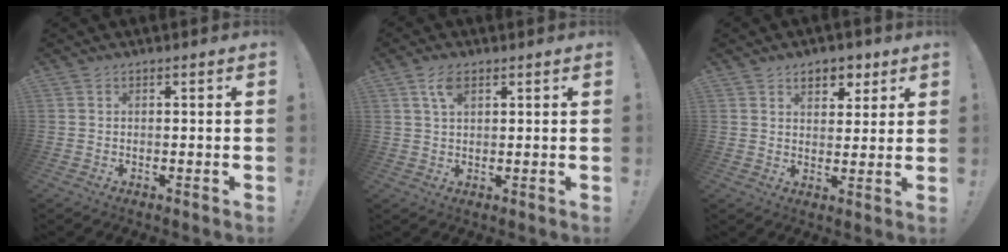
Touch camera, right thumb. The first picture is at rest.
{"total": 4.7, "force": [2.3, 2.2, 3.5], "torque": [-0.062, -0.002, 0.040]}
{"total": 7.0, "force": [3.9, 4.8, 3.3], "torque": [-0.029, -0.016, 0.068]}